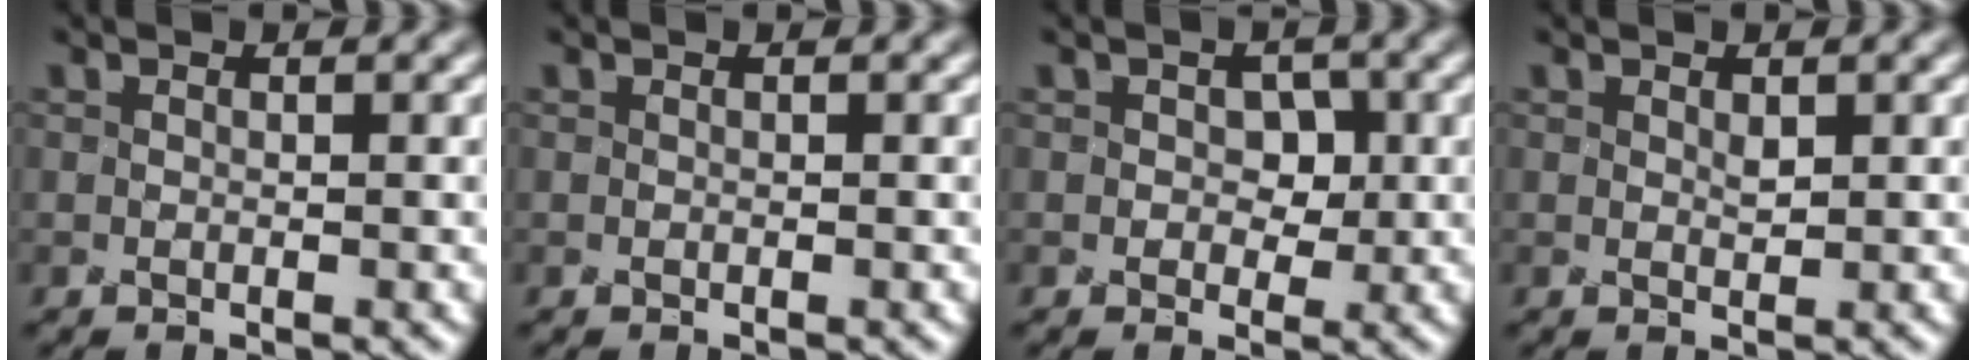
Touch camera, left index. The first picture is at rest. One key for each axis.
{"total": 0.0}
{"total": 1.7, "fx": -0.2, "fy": 1.4, "fz": 0.9, "tx": -0.007, "ty": 0.003, "tz": 0.001}
{"total": 0.0}